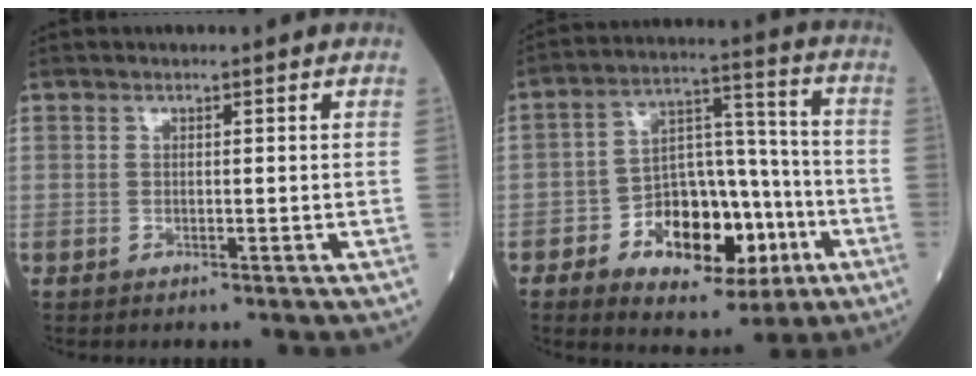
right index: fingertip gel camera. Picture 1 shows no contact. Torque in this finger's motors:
{"motor_torque": [1.12, -0.80, 0.27, 0.05]}